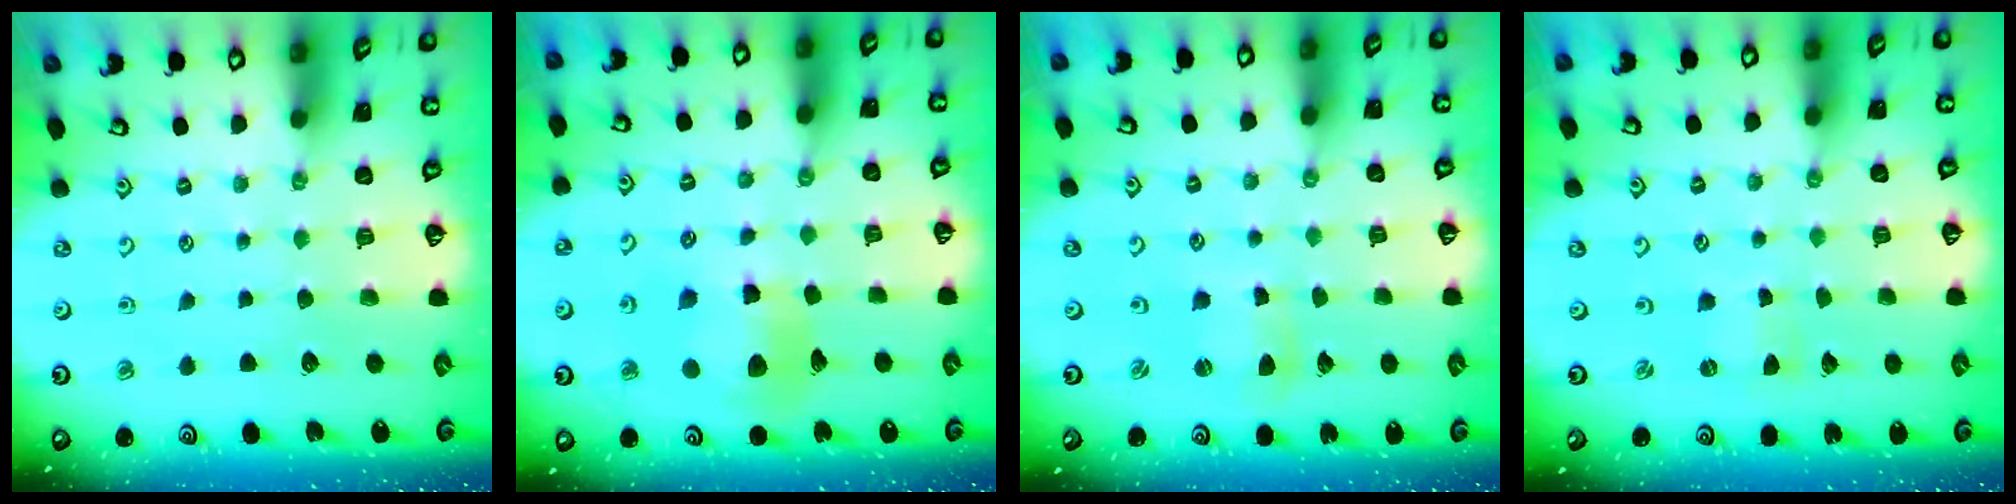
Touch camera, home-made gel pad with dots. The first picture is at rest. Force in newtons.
{"total": 11.1, "press": 11.0, "slide": 1.3}
{"total": 3.2, "press": 3.1, "slide": 0.5}
{"total": 0.0}